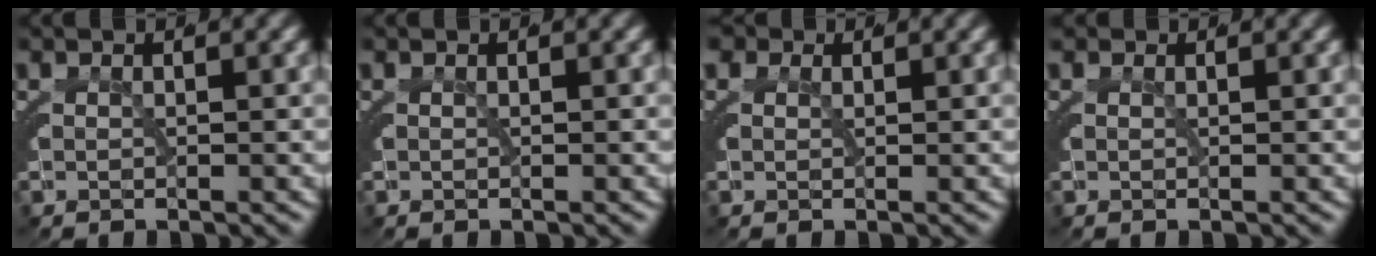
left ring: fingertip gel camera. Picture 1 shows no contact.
{"total": 0.0}
{"total": 1.6, "force": [0.9, 1.2, 0.6], "torque": [-0.022, -0.004, 0.017]}
{"total": 0.6, "force": [0.5, 0.4, 0.1], "torque": [-0.007, -0.003, 0.010]}